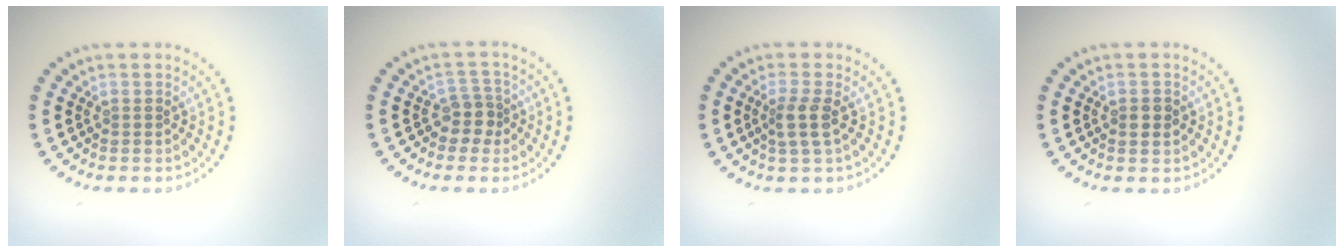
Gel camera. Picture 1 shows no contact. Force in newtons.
{"total": 2.2, "press": 1.7, "slide": 1.4}
{"total": 2.1, "press": 1.7, "slide": 1.1}
{"total": 1.4, "press": 1.4, "slide": 0.1}